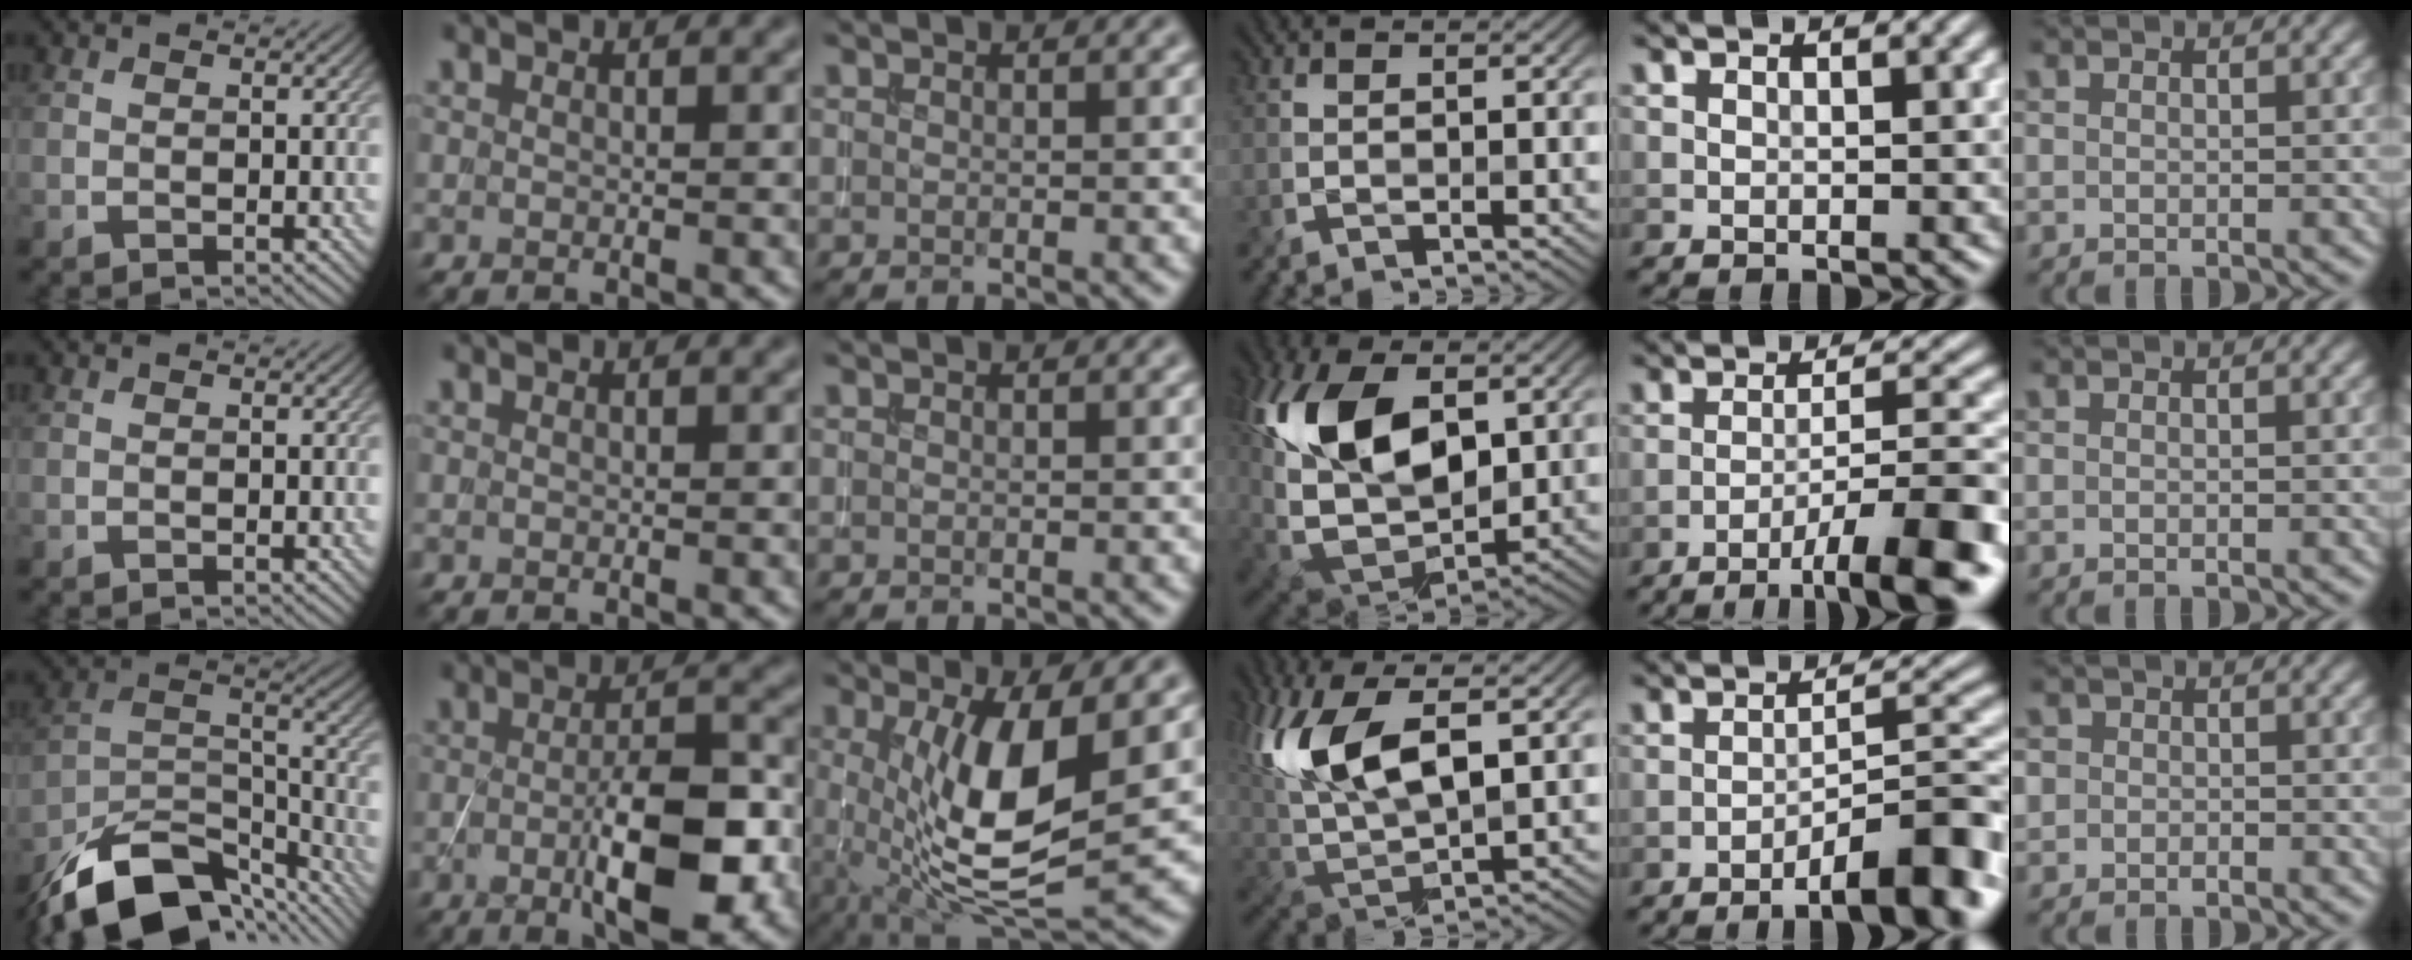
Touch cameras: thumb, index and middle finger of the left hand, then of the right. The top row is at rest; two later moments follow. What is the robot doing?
{"motion": "extract", "object": "backpack"}